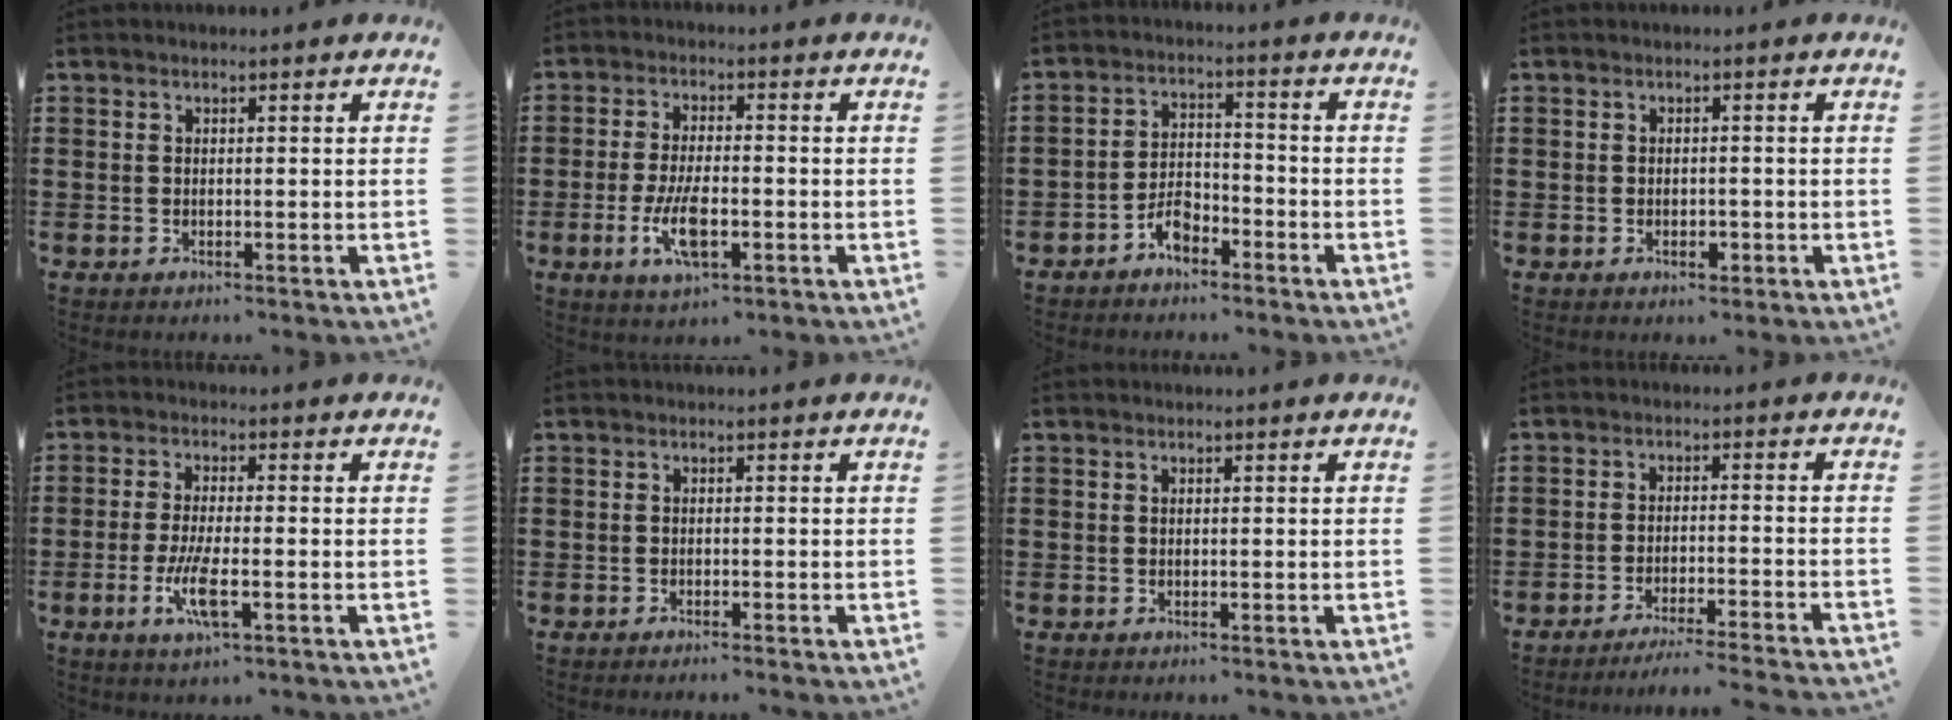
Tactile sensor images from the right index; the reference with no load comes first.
{"total": 6.9, "force": [-2.2, 2.4, 6.1], "torque": [-0.133, -0.011, -0.042]}
{"total": 4.3, "force": [-3.1, 2.0, 2.2], "torque": [-0.044, 0.009, -0.061]}
{"total": 1.5, "force": [-0.7, 0.9, 1.0], "torque": [-0.019, 0.000, -0.013]}
{"total": 5.8, "force": [-2.1, 1.1, 5.3], "torque": [-0.121, -0.018, -0.042]}
{"total": 0.6, "force": [-0.5, -0.1, 0.2], "torque": [-0.004, -0.001, -0.011]}
{"total": 0.0}
{"total": 3.5, "force": [-3.3, -0.7, 1.0], "torque": [-0.017, -0.005, -0.067]}